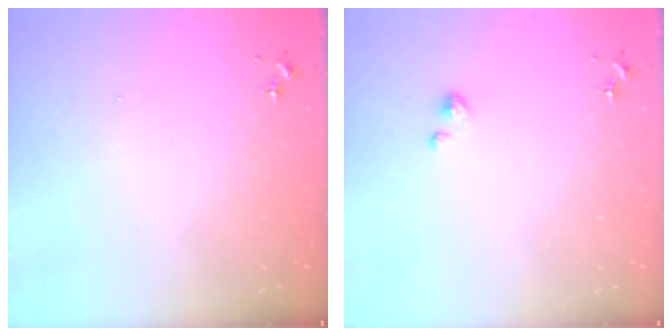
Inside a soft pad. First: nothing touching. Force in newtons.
{"total": 4.1, "press": 4.1, "slide": 0.2}